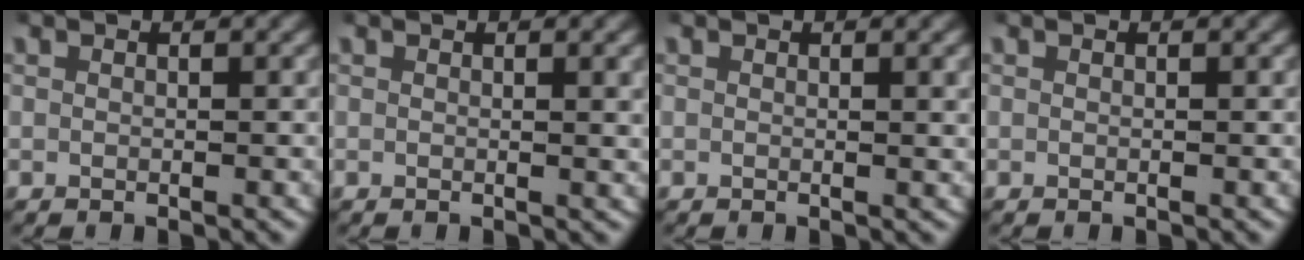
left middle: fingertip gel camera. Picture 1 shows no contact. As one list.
[{"total": 1.1, "force": [0.5, -0.2, 0.9], "torque": [-0.012, 0.000, 0.006]}, {"total": 1.0, "force": [0.4, -0.1, 0.9], "torque": [-0.011, 0.001, 0.006]}, {"total": 0.0}]